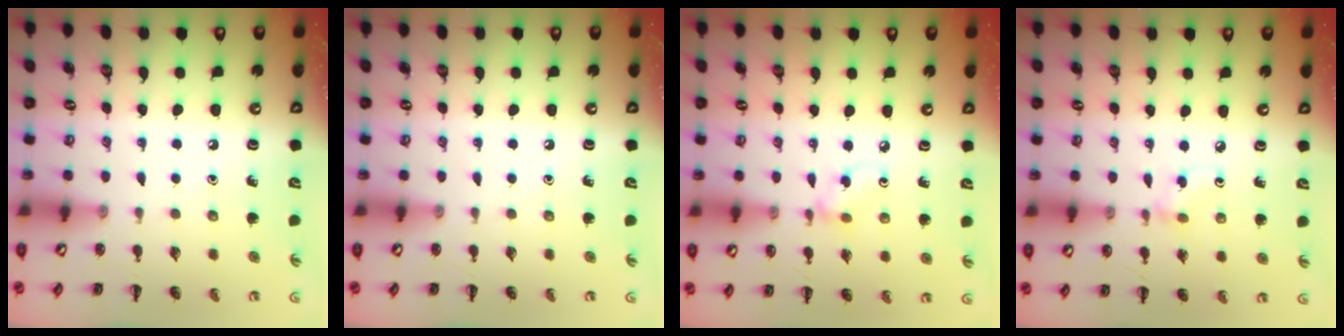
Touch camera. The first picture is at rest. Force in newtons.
{"total": 0.0}
{"total": 4.0, "press": 3.8, "slide": 1.2}
{"total": 3.2, "press": 3.0, "slide": 1.2}